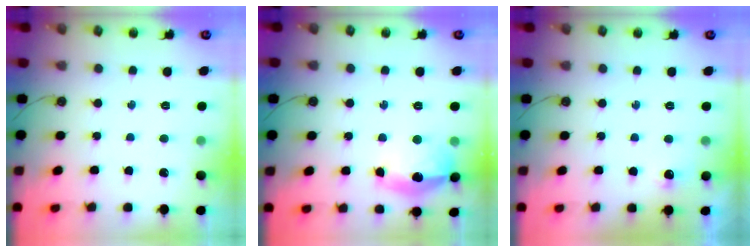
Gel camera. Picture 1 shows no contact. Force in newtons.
{"total": 16.2, "press": 16.1, "slide": 1.4}
{"total": 5.7, "press": 5.6, "slide": 1.1}